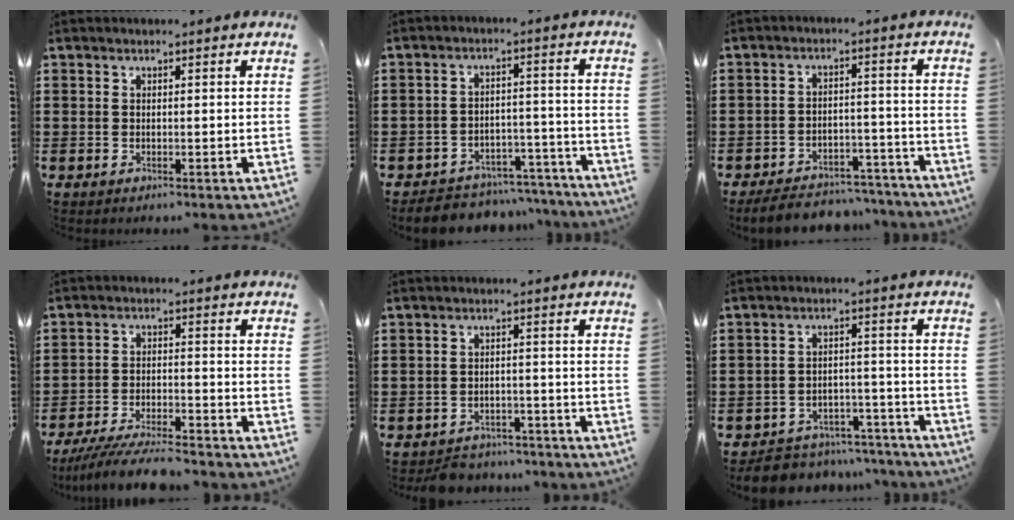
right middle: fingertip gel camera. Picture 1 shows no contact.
{"total": 5.2, "force": [-5.0, 1.4, 0.3], "torque": [-0.005, 0.019, -0.103]}
{"total": 5.9, "force": [-5.7, 1.3, 1.0], "torque": [-0.017, 0.016, -0.112]}
{"total": 7.0, "force": [-6.4, 0.8, 2.5], "torque": [-0.053, -0.001, -0.124]}
{"total": 3.3, "force": [-3.1, 0.8, -0.3], "torque": [-0.003, 0.003, -0.070]}
{"total": 6.3, "force": [-6.1, 1.4, 0.5], "torque": [-0.008, 0.021, -0.122]}